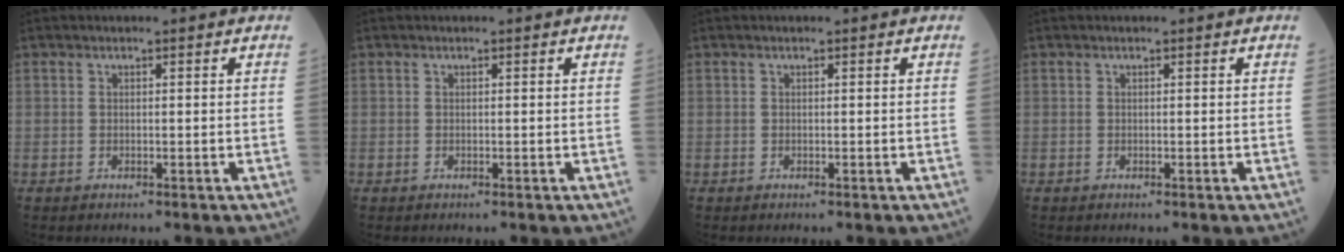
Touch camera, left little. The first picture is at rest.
{"total": 0.0}
{"total": 0.0}
{"total": 0.0}